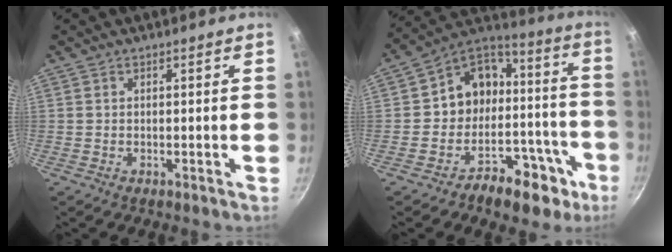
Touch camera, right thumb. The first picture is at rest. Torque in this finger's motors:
{"motor_torque": [-0.28, 1.17, 0.29, -0.48, 0.06]}